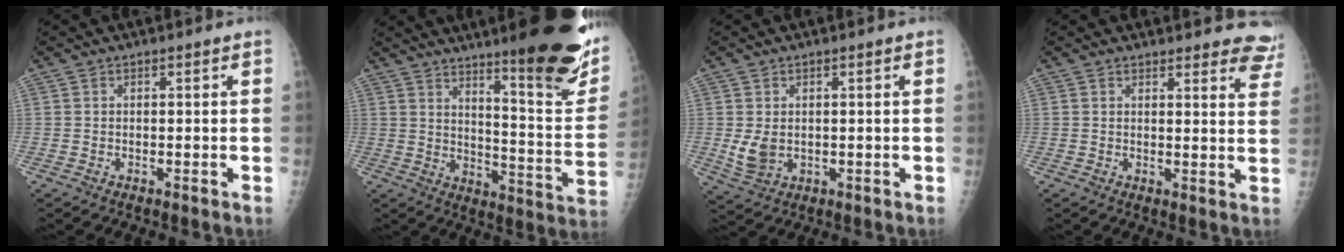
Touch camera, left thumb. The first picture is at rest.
{"total": 23.0, "force": [14.4, 3.9, 17.5], "torque": [-0.211, -0.083, 0.207]}
{"total": 4.4, "force": [0.2, 3.2, 3.0], "torque": [-0.051, -0.012, 0.016]}
{"total": 9.8, "force": [9.0, 2.6, 2.6], "torque": [0.014, -0.050, 0.072]}